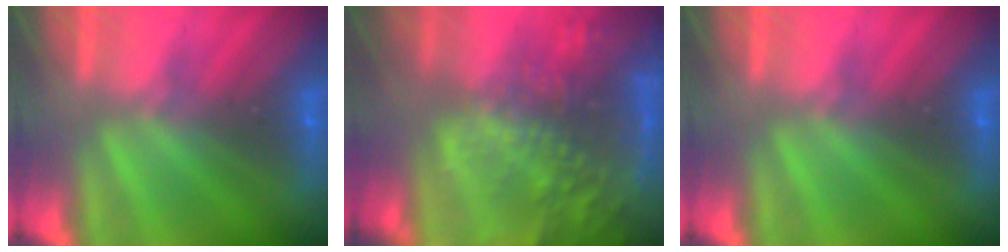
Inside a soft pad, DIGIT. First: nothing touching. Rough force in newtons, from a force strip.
{"total": 9.6}
{"total": 0.0}